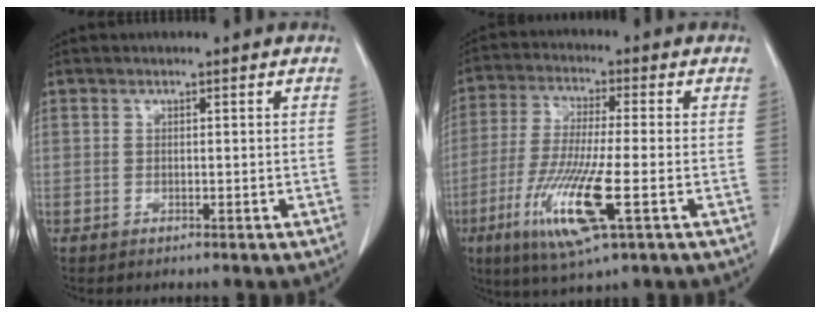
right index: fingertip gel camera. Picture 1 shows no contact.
{"total": 12.9, "force": [-4.5, 1.0, 12.0], "torque": [-0.247, -0.027, -0.081]}